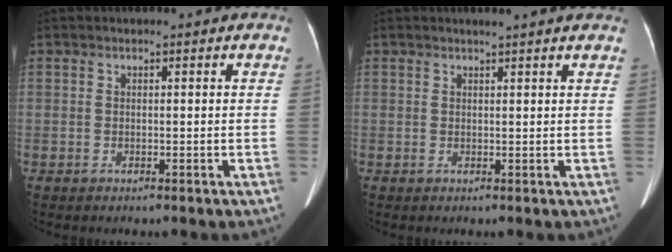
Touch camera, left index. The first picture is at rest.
{"total": 3.9, "force": [3.4, -0.3, 1.8], "torque": [-0.025, 0.015, 0.036]}